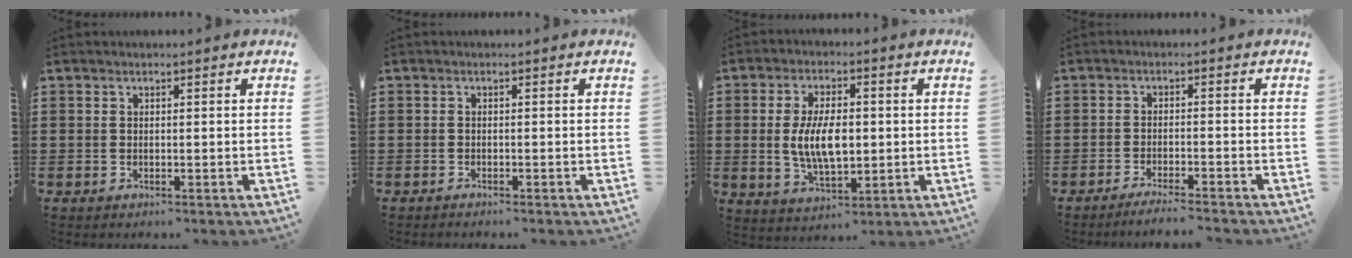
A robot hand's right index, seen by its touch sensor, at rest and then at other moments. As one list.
[{"total": 0.6, "force": [-0.6, 0.0, 0.0], "torque": [-0.002, -0.001, -0.013]}, {"total": 8.2, "force": [0.1, 4.0, 7.2], "torque": [-0.147, 0.000, -0.004]}, {"total": 2.6, "force": [-2.4, -0.4, 0.8], "torque": [-0.013, -0.002, -0.048]}]